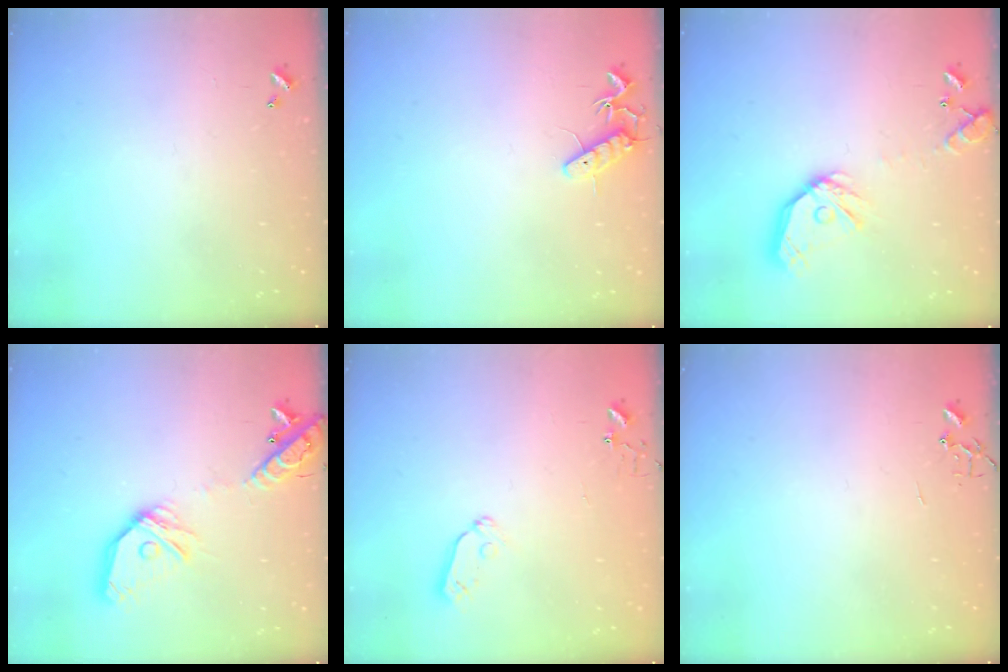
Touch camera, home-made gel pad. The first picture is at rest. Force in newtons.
{"total": 10.7, "press": 10.7, "slide": 0.3}
{"total": 16.4, "press": 16.3, "slide": 2.4}
{"total": 17.8, "press": 17.5, "slide": 3.3}
{"total": 5.9, "press": 5.8, "slide": 1.0}
{"total": 0.0}